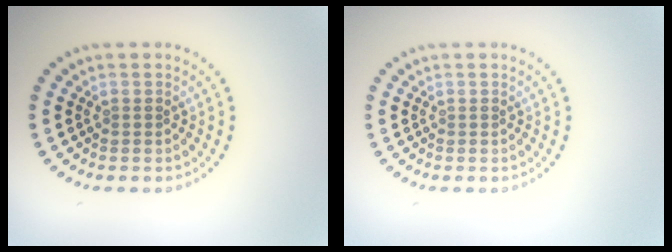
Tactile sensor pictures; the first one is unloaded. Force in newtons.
{"total": 0.0}